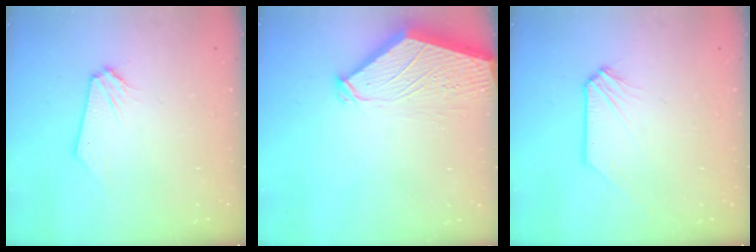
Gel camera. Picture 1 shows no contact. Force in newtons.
{"total": 3.1, "press": 3.1, "slide": 0.4}
{"total": 0.0}